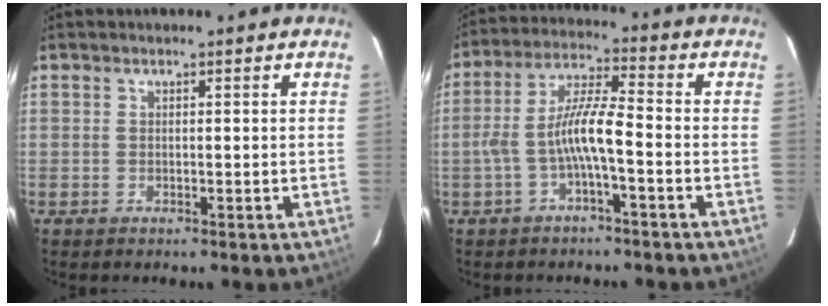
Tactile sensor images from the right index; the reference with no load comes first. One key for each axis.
{"total": 7.9, "fx": -2.7, "fy": 0.8, "fz": 7.3, "tx": -0.161, "ty": 0.013, "tz": -0.048}